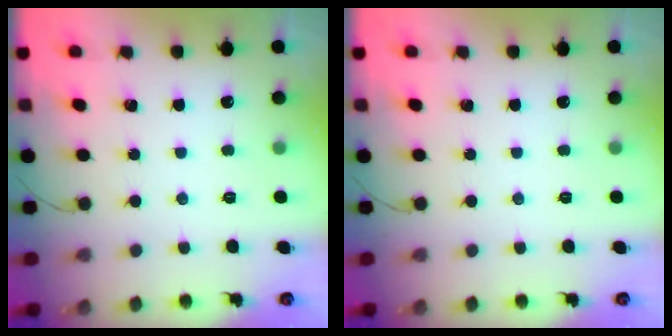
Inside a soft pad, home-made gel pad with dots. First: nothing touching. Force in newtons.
{"total": 0.0}